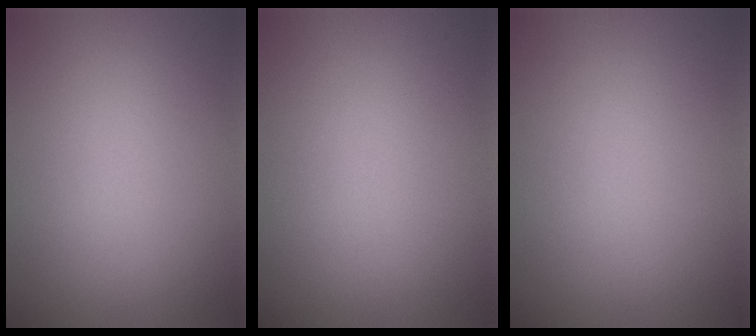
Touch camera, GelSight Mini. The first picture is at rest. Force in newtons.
{"total": 0.0}
{"total": 0.0}